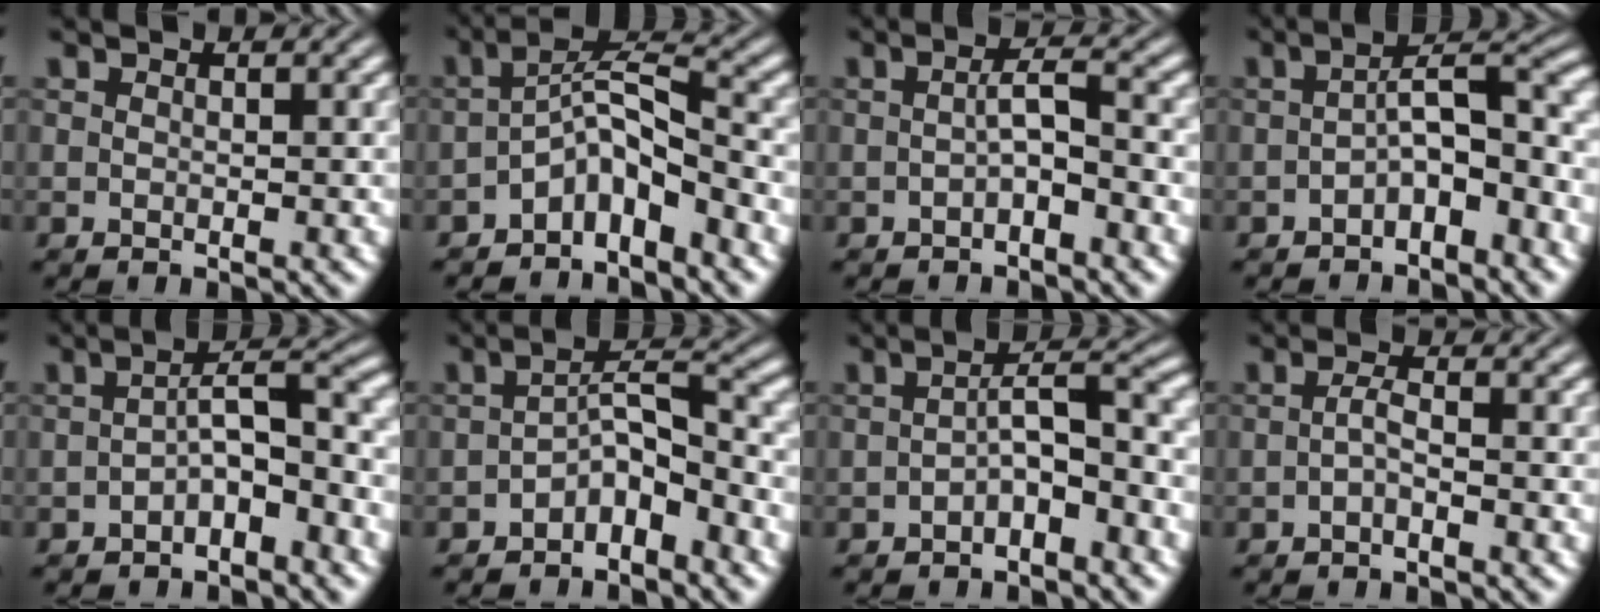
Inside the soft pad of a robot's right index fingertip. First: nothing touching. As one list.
[{"total": 4.0, "force": [-1.8, 1.6, 3.2], "torque": [-0.045, -0.017, -0.026]}, {"total": 1.9, "force": [-0.8, -0.6, 1.6], "torque": [-0.017, 0.002, -0.011]}, {"total": 3.6, "force": [-1.2, 0.3, 3.4], "torque": [-0.036, -0.008, -0.012]}, {"total": 3.0, "force": [-1.2, 0.0, 2.8], "torque": [-0.029, -0.006, -0.013]}, {"total": 3.1, "force": [-1.8, 0.5, 2.5], "torque": [-0.020, -0.011, -0.023]}, {"total": 2.8, "force": [-1.1, -0.2, 2.5], "torque": [-0.028, -0.003, -0.014]}, {"total": 1.4, "force": [-0.9, -0.7, 0.9], "torque": [-0.015, -0.005, -0.012]}]